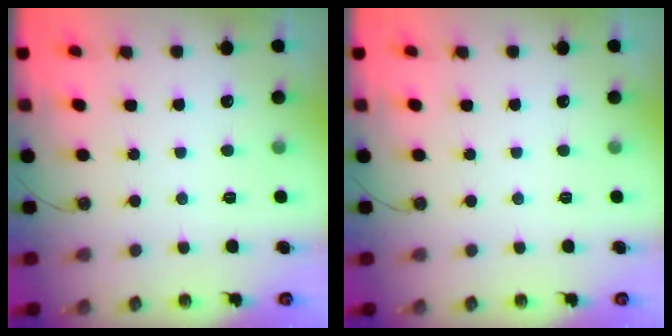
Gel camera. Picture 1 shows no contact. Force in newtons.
{"total": 0.0}